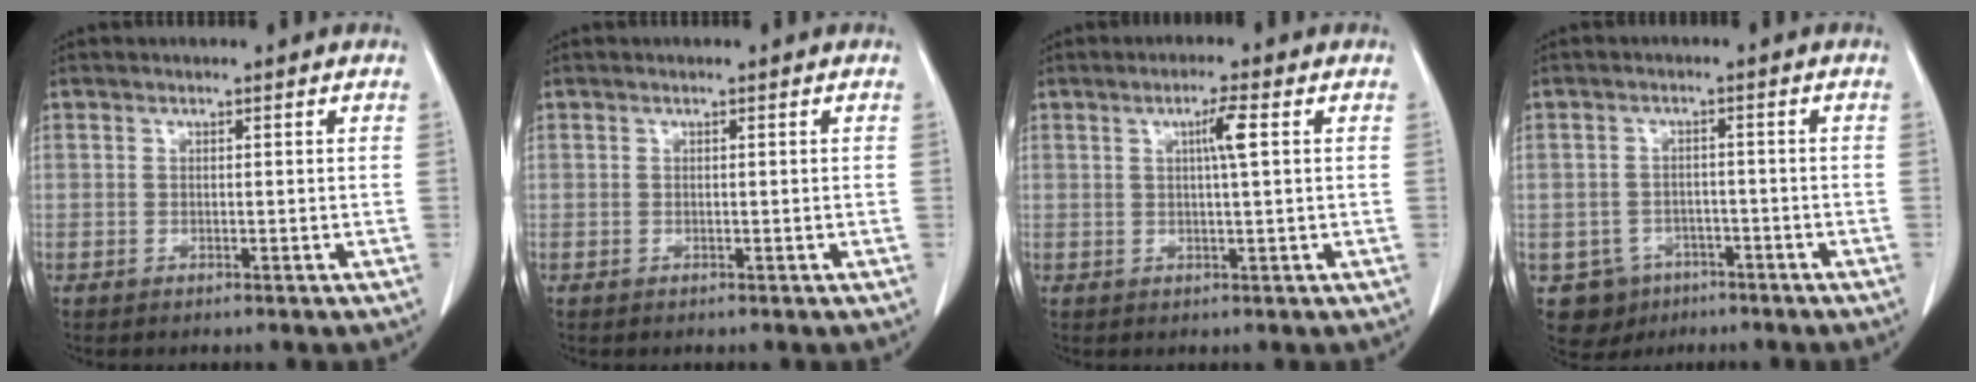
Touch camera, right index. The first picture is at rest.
{"total": 0.0}
{"total": 3.4, "force": [0.9, -0.3, 3.3], "torque": [-0.057, 0.002, 0.014]}
{"total": 5.7, "force": [-3.1, 4.7, 0.5], "torque": [-0.006, 0.009, -0.041]}